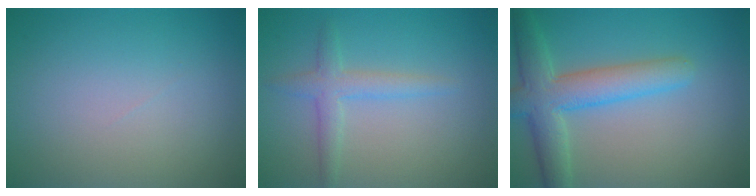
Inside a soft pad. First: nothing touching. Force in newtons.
{"total": 2.3, "press": 2.3, "slide": 0.1}
{"total": 5.8, "press": 5.8, "slide": 0.5}